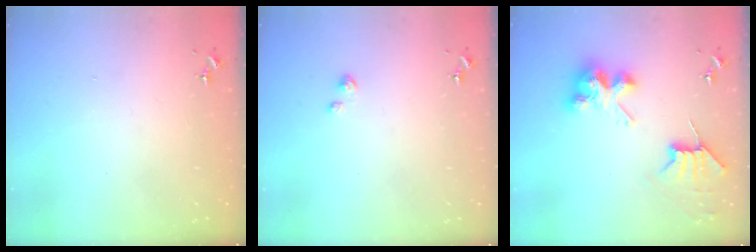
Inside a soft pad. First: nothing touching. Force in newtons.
{"total": 2.5, "press": 2.5, "slide": 0.3}
{"total": 8.7, "press": 8.6, "slide": 1.4}